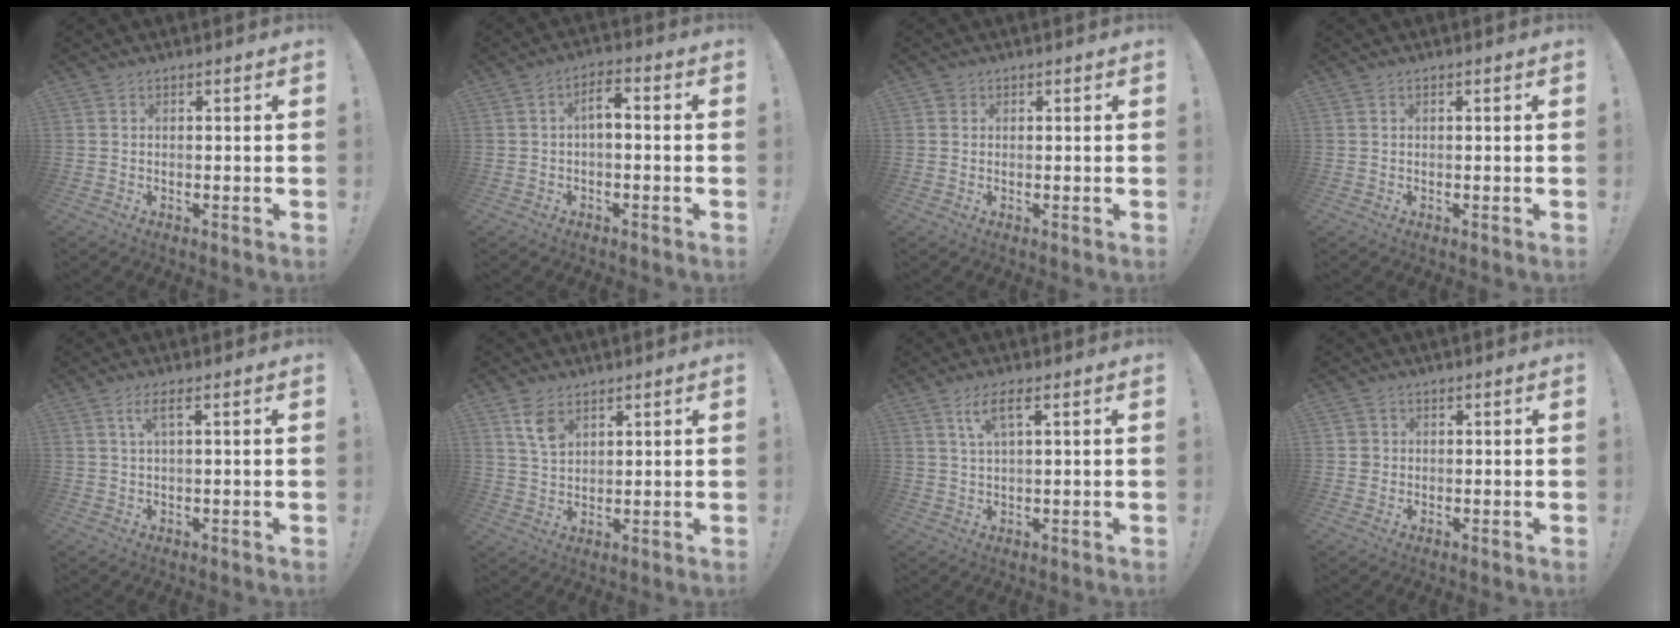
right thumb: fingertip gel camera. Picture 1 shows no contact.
{"total": 4.6, "force": [-0.7, 2.0, 4.1], "torque": [-0.074, 0.012, -0.014]}
{"total": 1.0, "force": [0.5, 0.9, 0.1], "torque": [-0.007, 0.003, 0.011]}
{"total": 0.0}
{"total": 3.3, "force": [1.0, 0.4, 3.1], "torque": [-0.058, 0.001, 0.014]}
{"total": 6.3, "force": [3.6, 3.6, 3.8], "torque": [-0.057, -0.019, 0.066]}
{"total": 4.9, "force": [2.1, 0.9, 4.3], "torque": [-0.084, 0.001, 0.034]}
{"total": 1.9, "force": [0.0, 1.9, 0.4], "torque": [-0.006, 0.006, 0.000]}